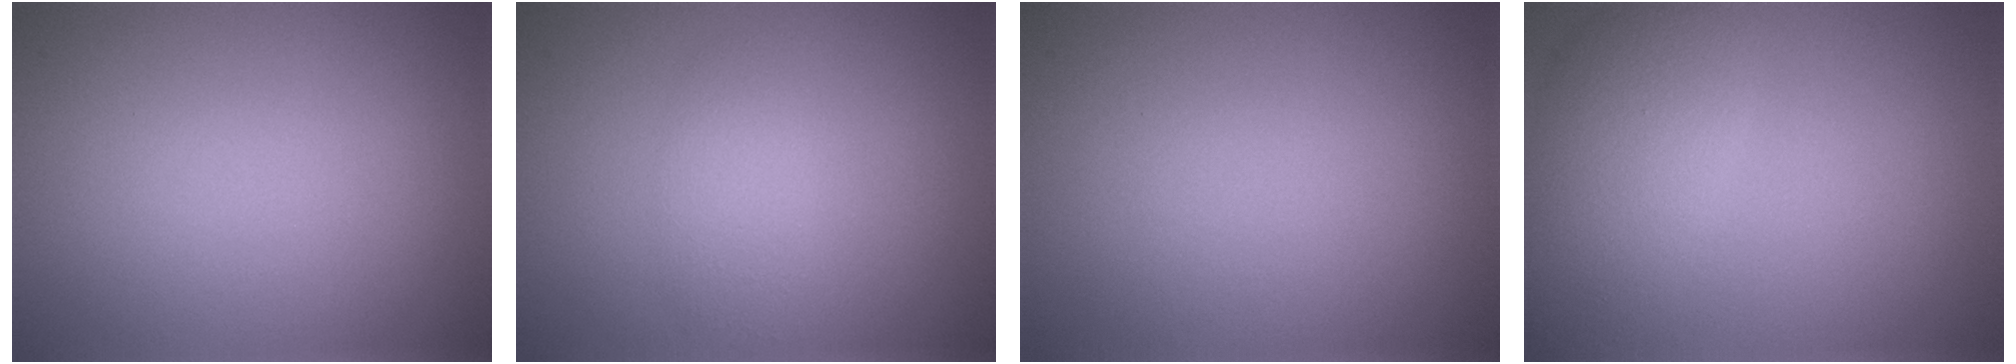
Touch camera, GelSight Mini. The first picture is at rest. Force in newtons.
{"total": 1.8, "press": 1.8, "slide": 0.1}
{"total": 0.0}
{"total": 4.8, "press": 4.8, "slide": 0.2}